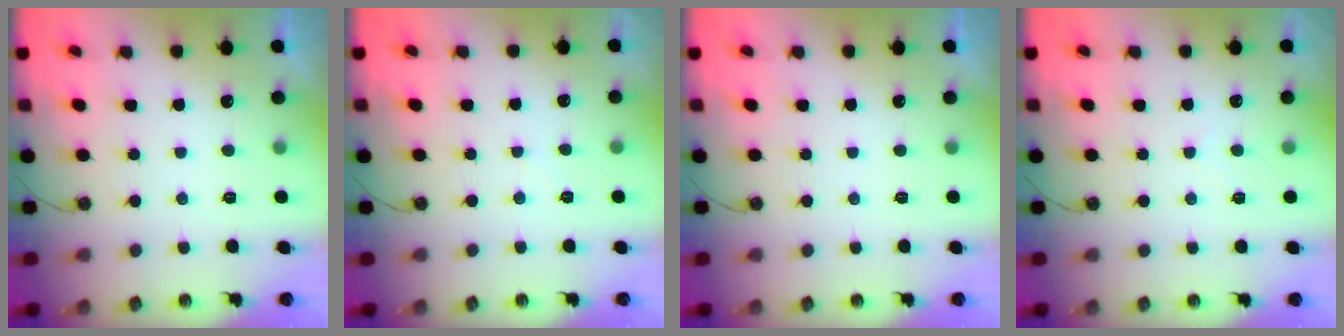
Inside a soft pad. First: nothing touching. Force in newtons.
{"total": 2.8, "press": 2.8, "slide": 0.5}
{"total": 0.0}
{"total": 2.9, "press": 2.9, "slide": 0.4}